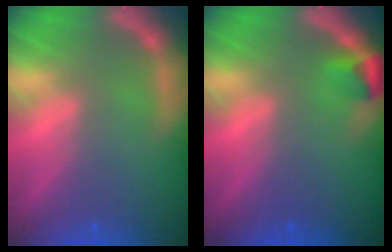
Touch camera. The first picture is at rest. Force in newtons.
{"total": 1.9}